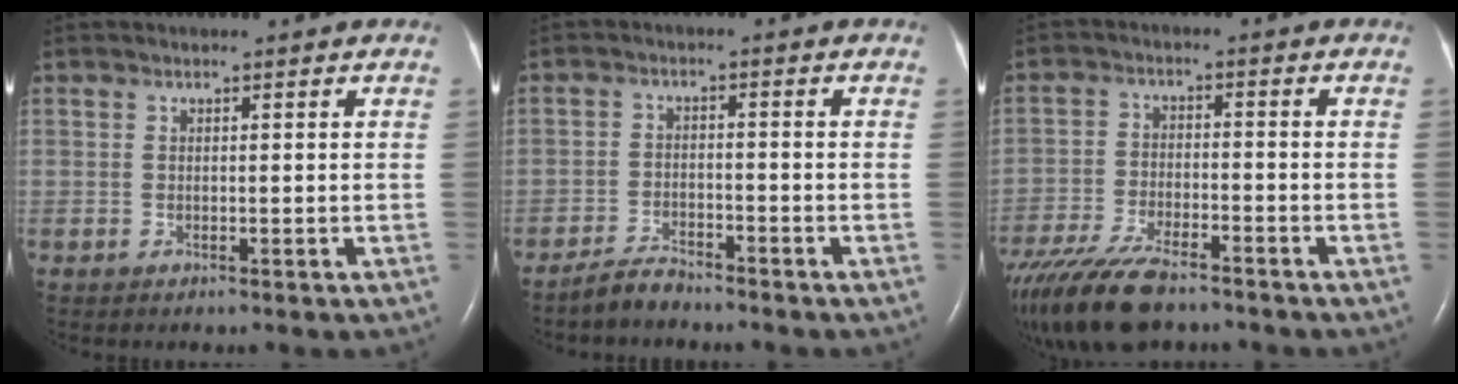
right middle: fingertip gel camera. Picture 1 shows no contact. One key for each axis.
{"total": 3.2, "fx": -3.1, "fy": 0.5, "fz": 0.6, "tx": -0.018, "ty": -0.008, "tz": -0.058}
{"total": 14.0, "fx": -11.1, "fy": 3.6, "fz": 7.8, "tx": -0.159, "ty": -0.033, "tz": -0.190}